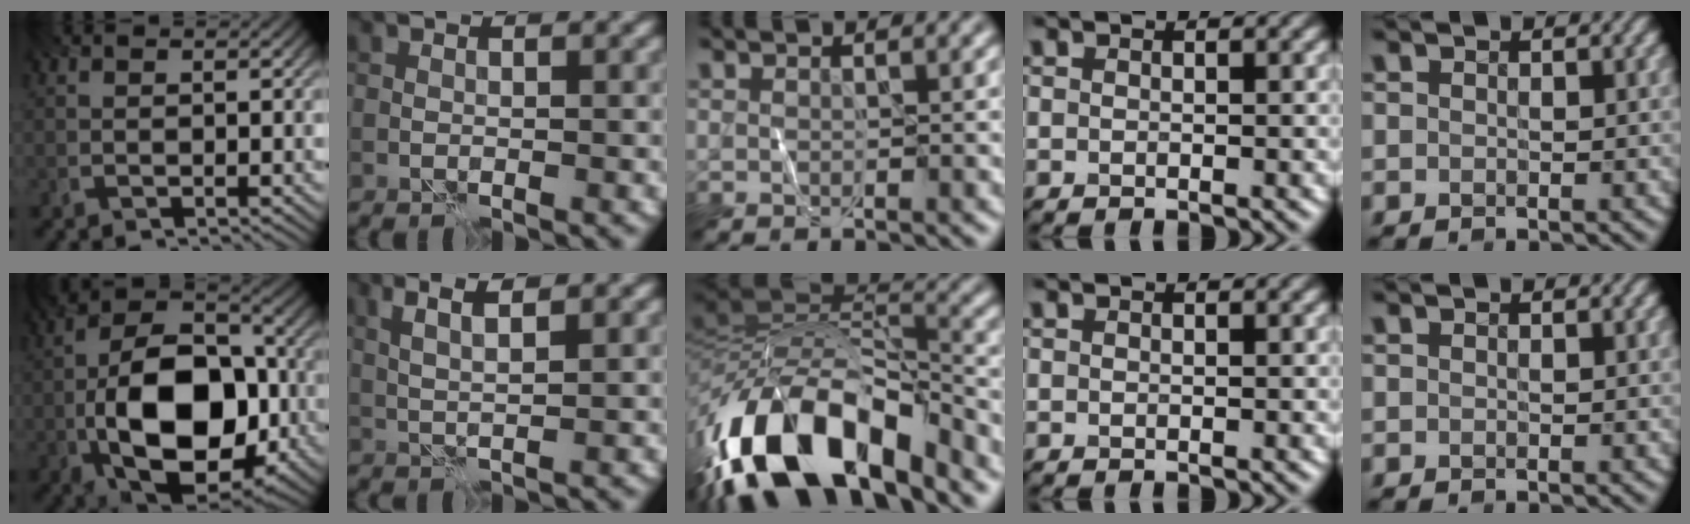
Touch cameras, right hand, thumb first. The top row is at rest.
{"thumb": {"total": 16.5, "force": [-4.6, 9.7, 12.6], "torque": [-0.206, -0.012, -0.089]}, "index": {"total": 2.8, "force": [1.3, 0.4, 2.4], "torque": [-0.047, 0.002, 0.024]}, "middle": {"total": 15.4, "force": [-8.5, 6.5, 11.1], "torque": [-0.210, 0.006, -0.147]}}